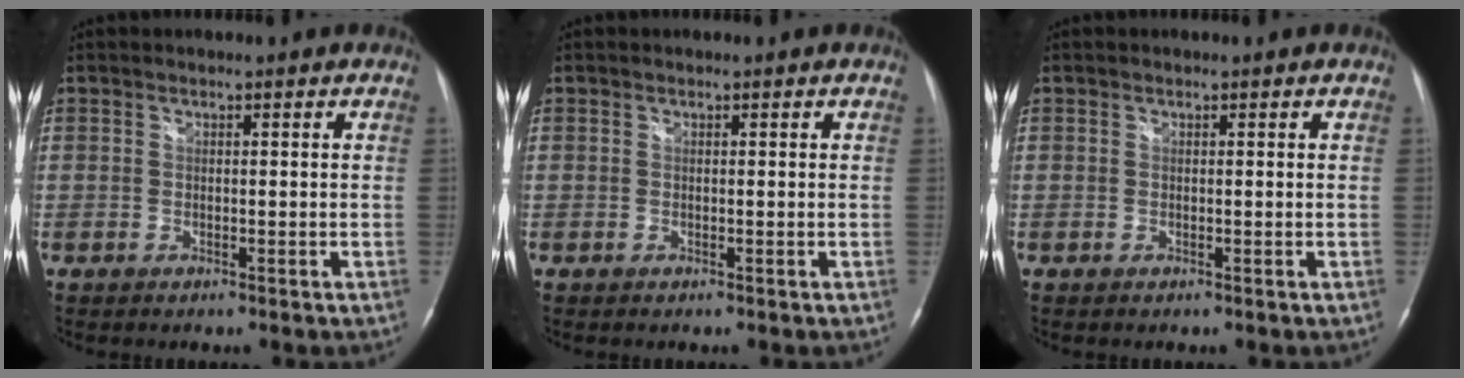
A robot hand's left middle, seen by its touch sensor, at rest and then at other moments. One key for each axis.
{"total": 0.0}
{"total": 0.0}